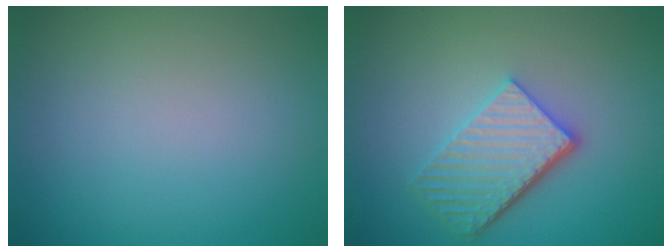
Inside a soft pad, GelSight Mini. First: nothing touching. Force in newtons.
{"total": 5.2, "press": 3.9, "slide": 3.5}